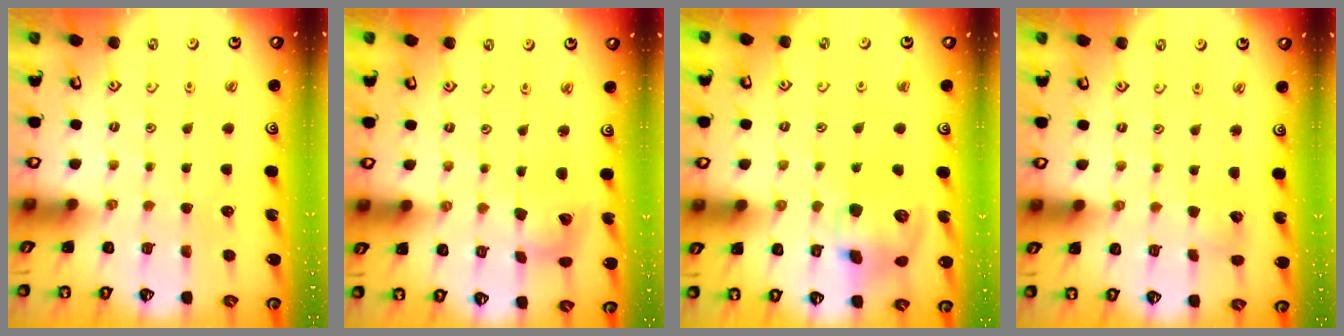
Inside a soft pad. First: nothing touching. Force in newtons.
{"total": 7.6, "press": 7.5, "slide": 1.3}
{"total": 12.2, "press": 12.0, "slide": 2.0}
{"total": 4.2, "press": 4.1, "slide": 0.5}